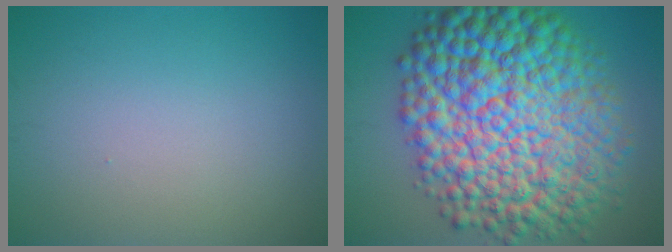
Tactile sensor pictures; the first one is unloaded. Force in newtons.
{"total": 17.2, "press": 17.2, "slide": 0.0}